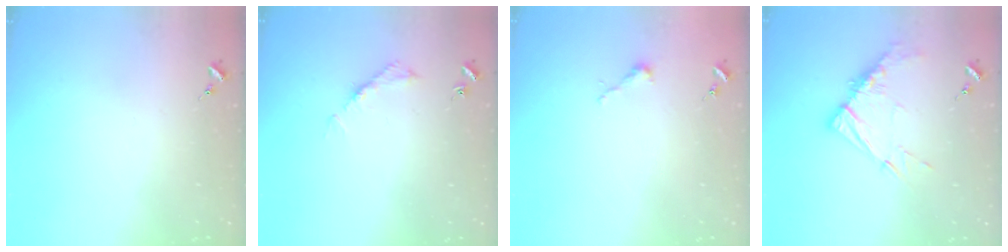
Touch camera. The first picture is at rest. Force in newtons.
{"total": 4.1, "press": 4.1, "slide": 0.3}
{"total": 2.5, "press": 2.5, "slide": 0.2}
{"total": 11.3, "press": 11.2, "slide": 1.1}